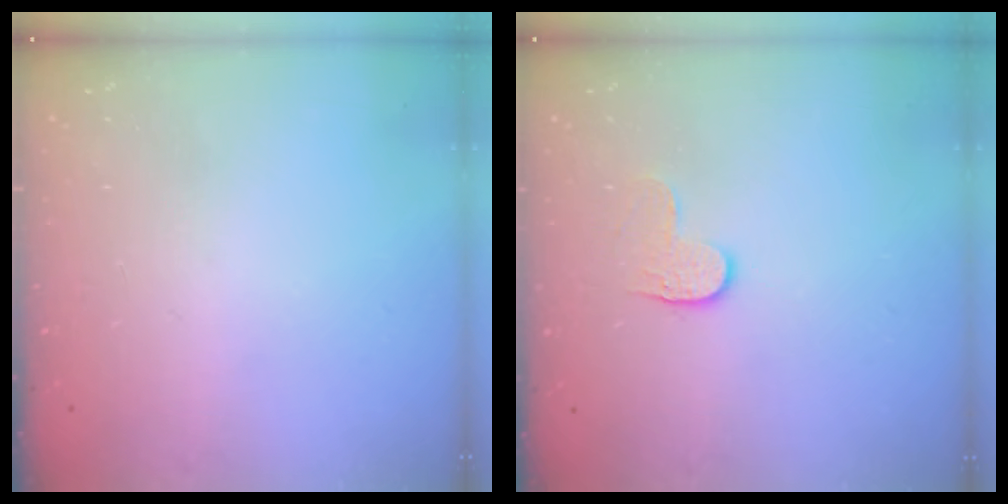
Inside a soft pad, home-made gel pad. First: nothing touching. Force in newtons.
{"total": 4.2, "press": 4.2, "slide": 0.5}